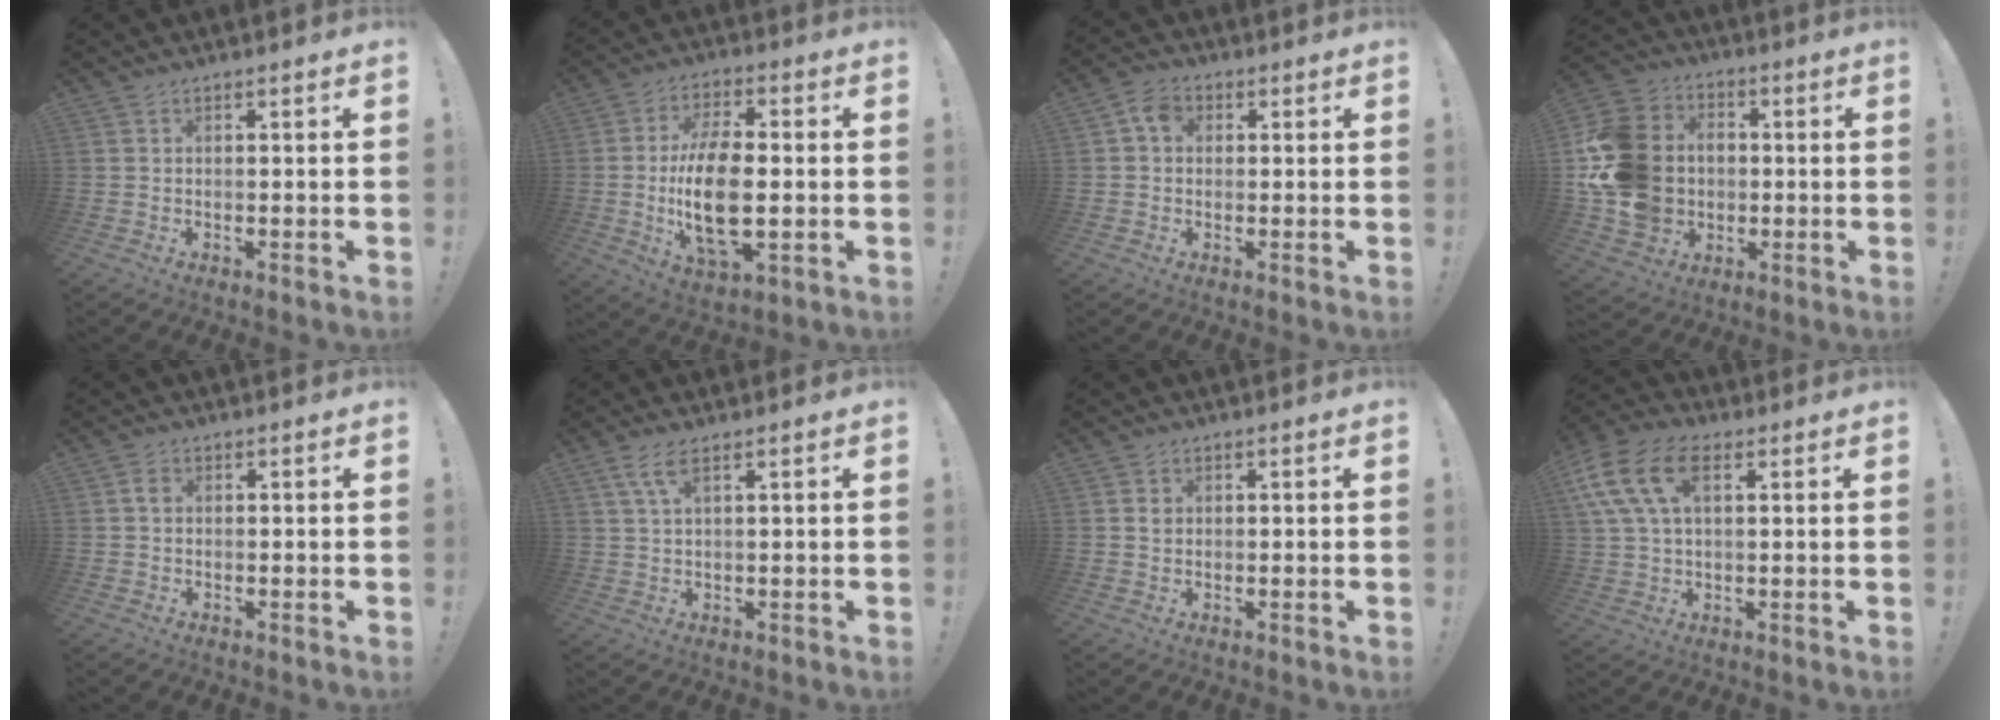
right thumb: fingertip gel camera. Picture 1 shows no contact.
{"total": 16.7, "force": [-1.5, 7.9, 14.6], "torque": [-0.291, -0.010, -0.030]}
{"total": 5.3, "force": [1.2, 4.0, 3.2], "torque": [-0.051, 0.008, 0.023]}
{"total": 20.5, "force": [-0.4, 17.0, 11.5], "torque": [-0.219, 0.013, 0.007]}
{"total": 1.8, "force": [0.0, 1.5, 1.0], "torque": [-0.013, 0.003, -0.002]}
{"total": 4.6, "force": [2.5, 1.2, 3.7], "torque": [-0.075, 0.000, 0.044]}
{"total": 1.4, "force": [0.4, 1.2, 0.5], "torque": [0.000, -0.002, 0.005]}
{"total": 14.8, "force": [5.0, 8.8, 10.8], "torque": [-0.224, 0.003, 0.093]}